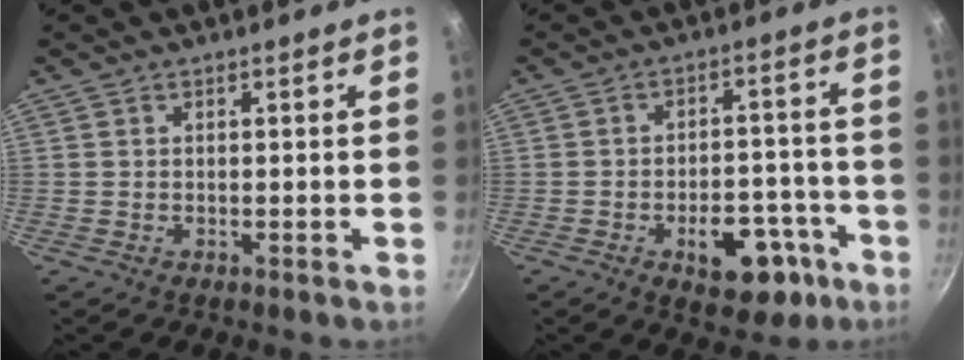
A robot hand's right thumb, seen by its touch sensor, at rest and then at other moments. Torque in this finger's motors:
{"motor_torque": [1.49, 1.23, 0.84, -0.81, 0.03]}